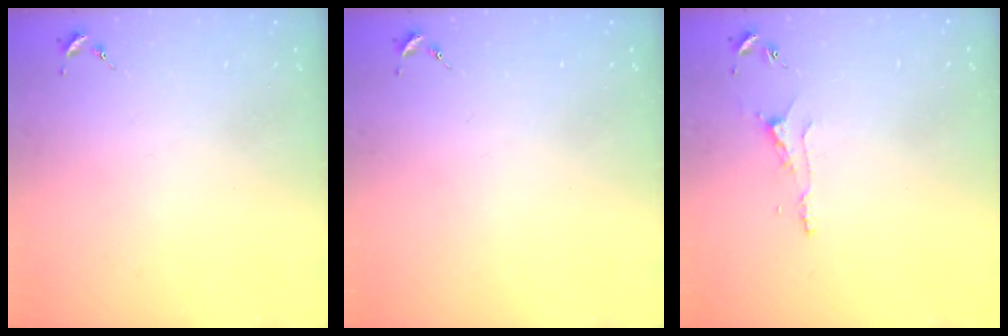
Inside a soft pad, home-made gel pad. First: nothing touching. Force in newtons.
{"total": 0.0}
{"total": 5.3, "press": 5.2, "slide": 0.5}